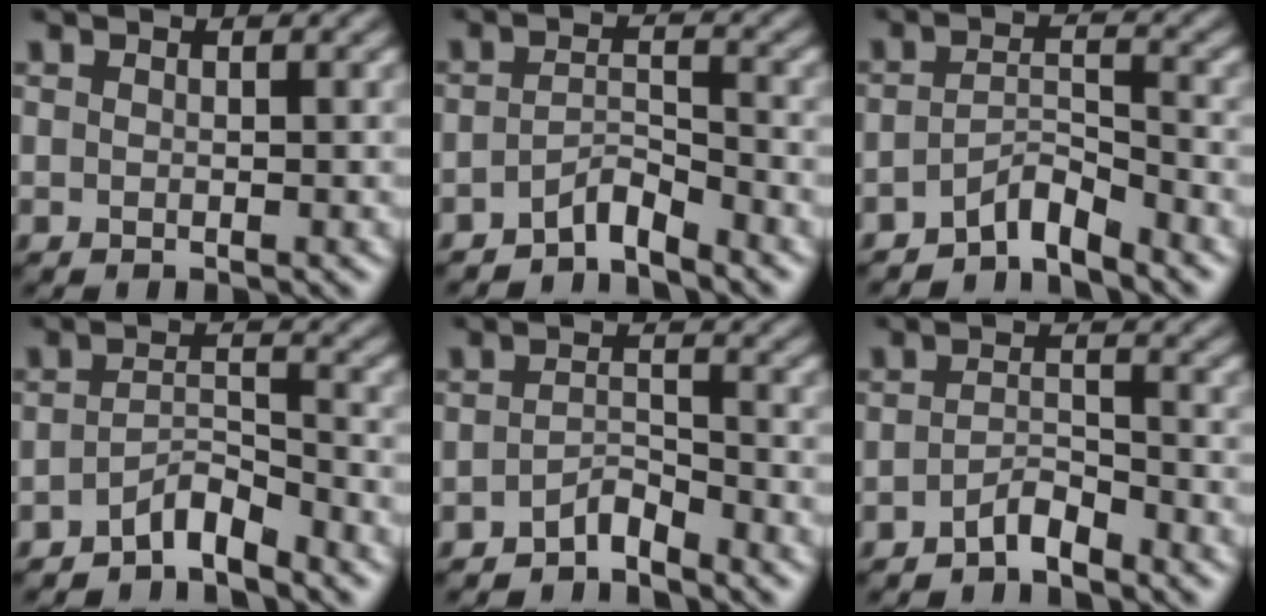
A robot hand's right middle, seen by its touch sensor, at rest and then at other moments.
{"total": 2.4, "force": [-2.1, 0.4, 1.1], "torque": [-0.020, 0.010, -0.043]}
{"total": 2.8, "force": [-2.5, 0.5, 1.3], "torque": [-0.021, 0.011, -0.050]}
{"total": 2.7, "force": [-2.3, 0.6, 1.4], "torque": [-0.025, 0.011, -0.046]}
{"total": 2.0, "force": [-1.7, 0.4, 0.8], "torque": [-0.018, 0.010, -0.036]}
{"total": 2.0, "force": [-1.7, 0.5, 1.0], "torque": [-0.021, 0.009, -0.034]}